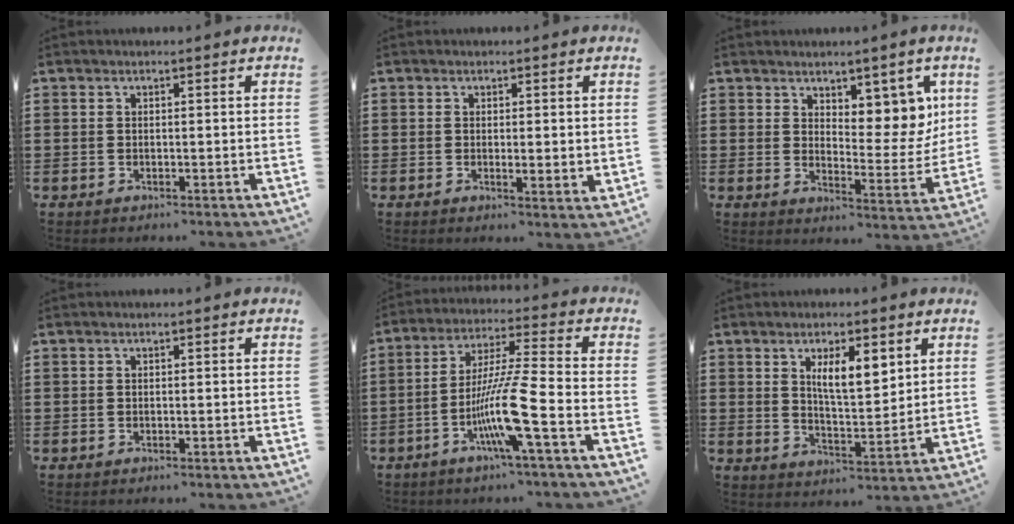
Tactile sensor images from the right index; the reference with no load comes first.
{"total": 1.5, "force": [0.2, 0.3, 1.5], "torque": [-0.028, 0.000, 0.002]}
{"total": 7.0, "force": [4.8, 4.0, 3.0], "torque": [-0.048, -0.030, 0.084]}
{"total": 0.0}
{"total": 11.1, "force": [-4.6, 0.0, 10.2], "torque": [-0.211, -0.015, -0.094]}
{"total": 6.5, "force": [2.9, 2.2, 5.4], "torque": [-0.097, -0.001, 0.046]}